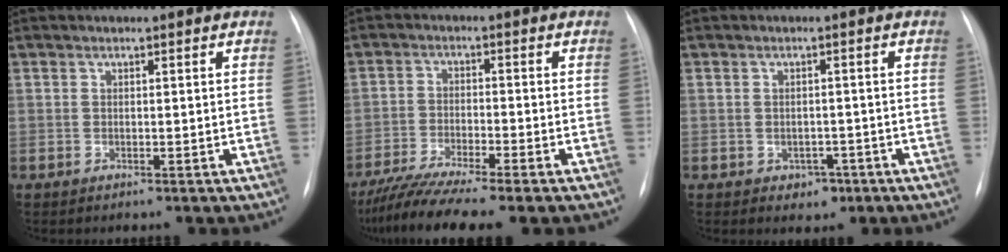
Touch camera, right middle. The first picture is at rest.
{"total": 9.7, "force": [-8.0, -0.3, 5.4], "torque": [-0.094, -0.023, -0.134]}
{"total": 2.8, "force": [-1.4, 2.1, 1.1], "torque": [-0.009, 0.008, -0.010]}